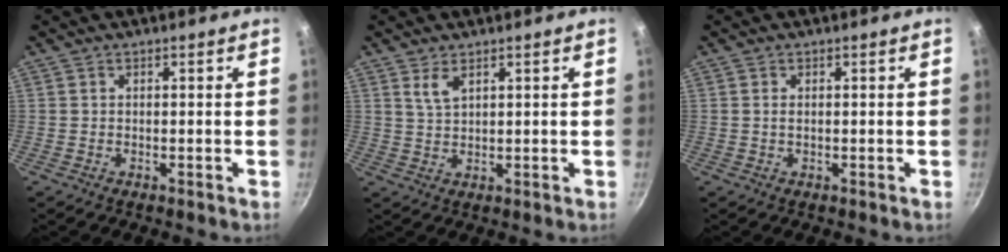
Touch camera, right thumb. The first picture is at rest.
{"total": 3.2, "force": [1.9, 1.4, 2.2], "torque": [-0.041, -0.013, 0.040]}
{"total": 0.9, "force": [0.2, 0.5, 0.8], "torque": [-0.015, 0.001, 0.001]}